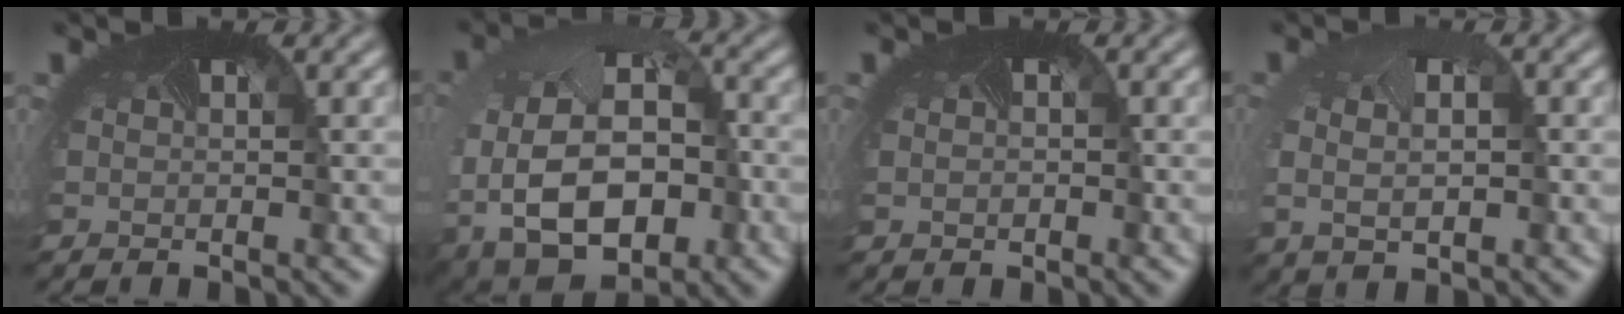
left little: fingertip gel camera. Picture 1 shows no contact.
{"total": 11.4, "force": [-4.2, 7.9, 7.1], "torque": [-0.148, -0.050, -0.044]}
{"total": 0.5, "force": [-0.1, 0.5, 0.1], "torque": [-0.002, 0.001, -0.002]}
{"total": 3.6, "force": [-0.2, 2.5, 2.7], "torque": [-0.051, -0.003, 0.006]}